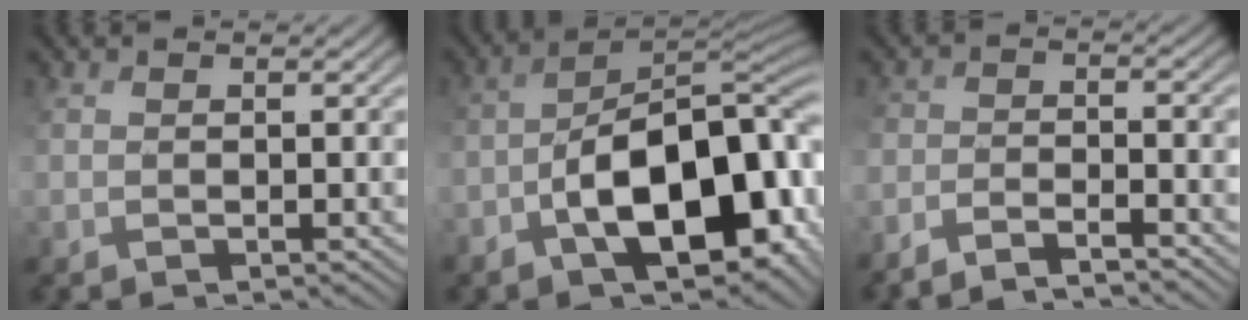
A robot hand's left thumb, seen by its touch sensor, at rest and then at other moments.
{"total": 14.5, "force": [-5.4, 7.8, 10.9], "torque": [-0.149, -0.017, -0.088]}
{"total": 5.1, "force": [-5.0, 0.6, 1.2], "torque": [-0.022, 0.004, -0.091]}